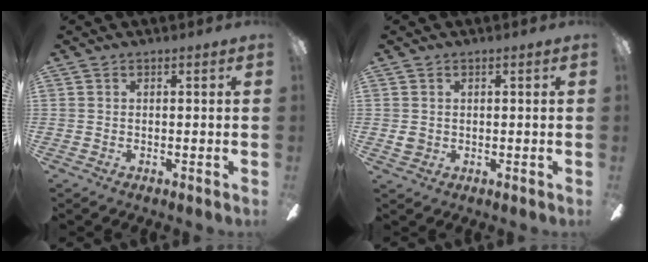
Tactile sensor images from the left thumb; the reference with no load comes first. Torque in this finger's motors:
{"motor_torque": [-0.06, 0.75, 0.02, -0.47, -0.04]}